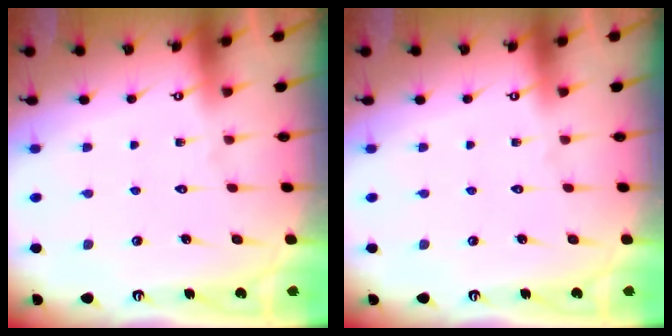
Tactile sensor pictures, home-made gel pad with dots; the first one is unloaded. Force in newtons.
{"total": 0.0}